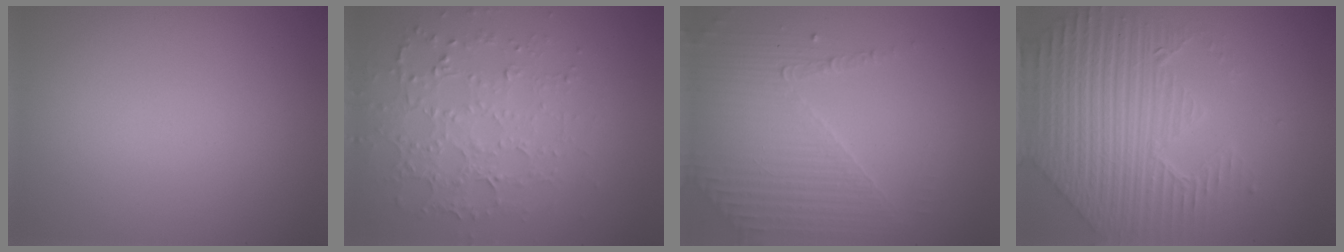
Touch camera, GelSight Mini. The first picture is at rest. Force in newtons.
{"total": 3.5, "press": 3.3, "slide": 1.2}
{"total": 4.2, "press": 3.1, "slide": 2.9}
{"total": 7.8, "press": 5.8, "slide": 5.2}